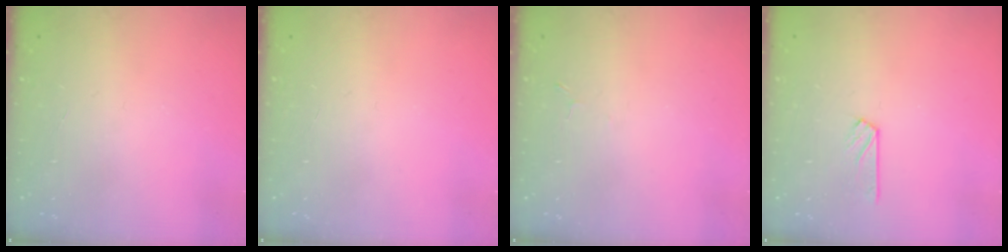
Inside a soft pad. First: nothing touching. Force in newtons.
{"total": 0.0}
{"total": 1.9, "press": 1.9, "slide": 0.3}
{"total": 3.0, "press": 3.0, "slide": 0.3}